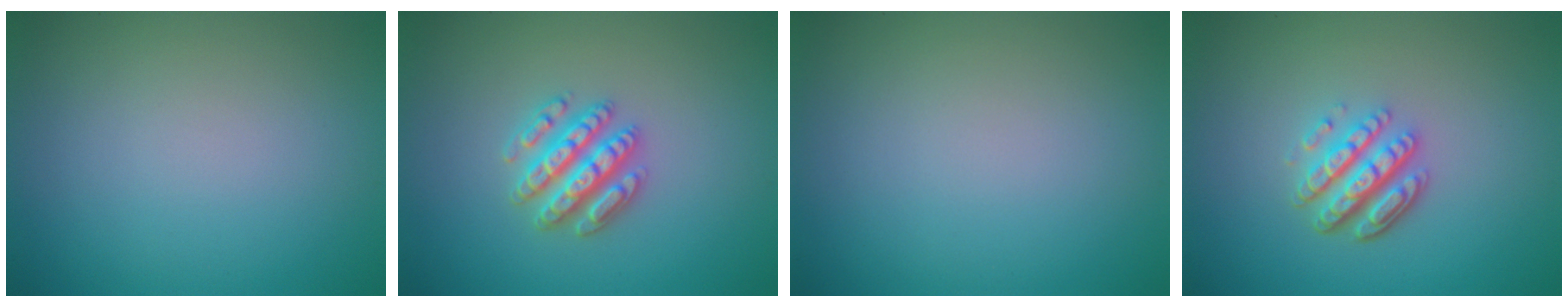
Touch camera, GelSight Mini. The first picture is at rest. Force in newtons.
{"total": 3.5, "press": 3.4, "slide": 0.8}
{"total": 0.0}
{"total": 4.4, "press": 3.3, "slide": 2.9}